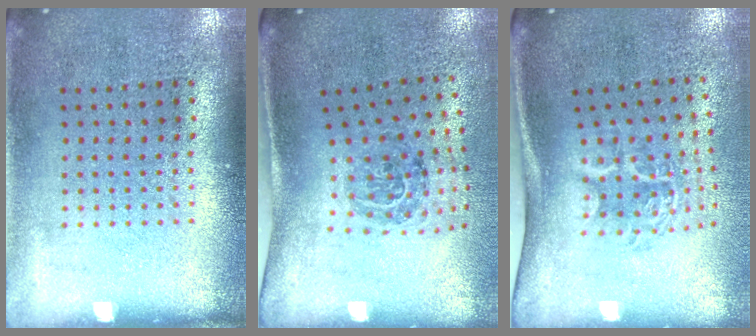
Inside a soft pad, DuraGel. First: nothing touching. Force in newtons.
{"total": 1.8, "press": 1.2, "slide": 1.3}
{"total": 2.0, "press": 1.3, "slide": 1.5}